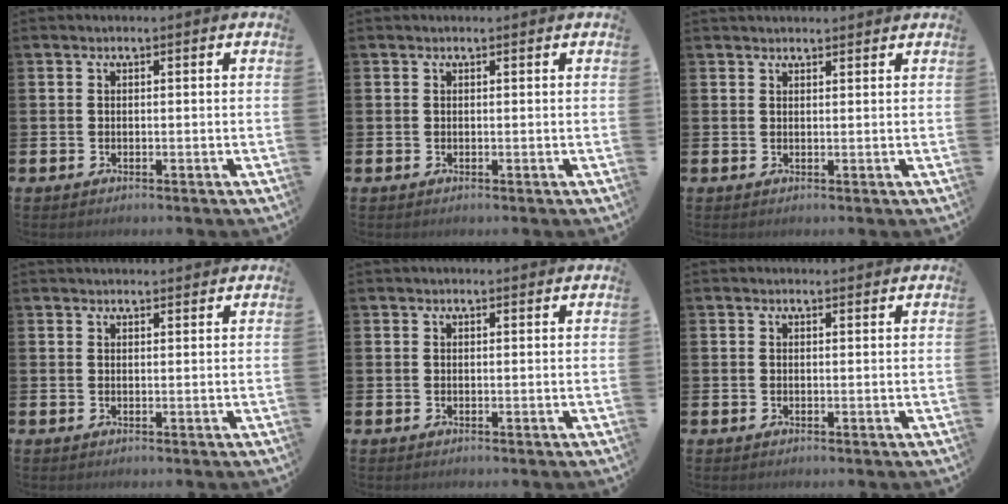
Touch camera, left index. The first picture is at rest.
{"total": 0.6, "force": [0.6, 0.0, 0.1], "torque": [0.014, -0.007, 0.009]}
{"total": 1.4, "force": [1.4, 0.3, 0.2], "torque": [0.006, -0.005, 0.023]}
{"total": 1.6, "force": [1.5, 0.2, 0.2], "torque": [0.006, -0.005, 0.026]}
{"total": 0.6, "force": [0.6, 0.1, 0.2], "torque": [0.007, -0.003, 0.008]}
{"total": 0.7, "force": [0.7, 0.1, 0.2], "torque": [0.007, -0.004, 0.010]}